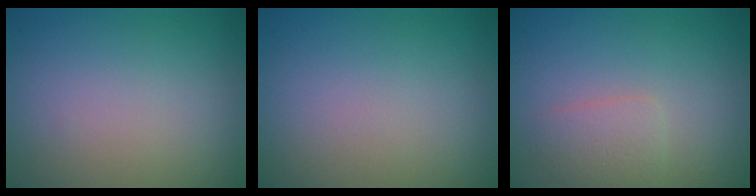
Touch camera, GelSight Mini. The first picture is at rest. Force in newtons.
{"total": 0.0}
{"total": 1.7, "press": 1.7, "slide": 0.1}